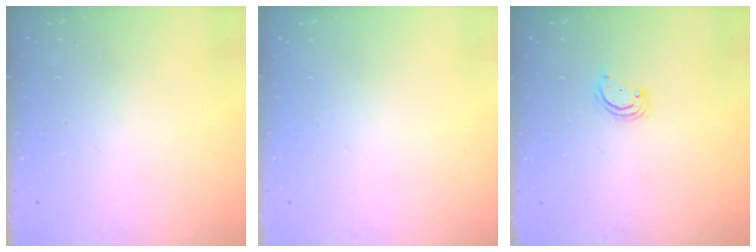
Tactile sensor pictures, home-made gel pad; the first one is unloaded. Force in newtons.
{"total": 0.0}
{"total": 2.5, "press": 2.4, "slide": 0.2}